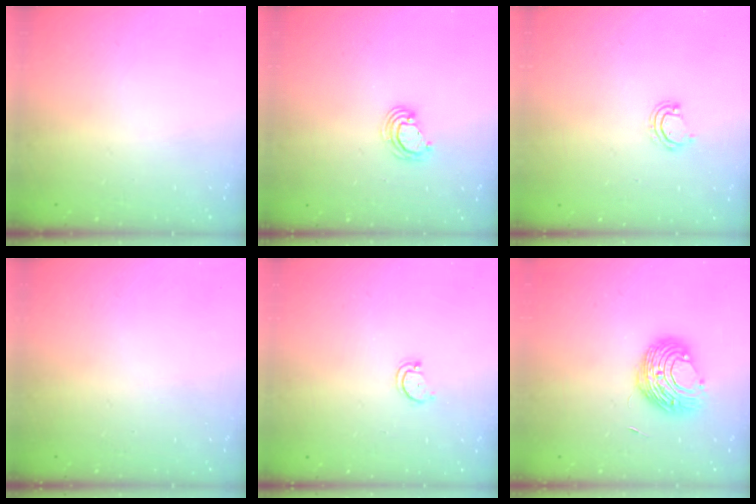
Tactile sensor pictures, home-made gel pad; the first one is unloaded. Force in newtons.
{"total": 4.4, "press": 4.4, "slide": 0.2}
{"total": 2.7, "press": 2.7, "slide": 0.2}
{"total": 0.0}
{"total": 2.9, "press": 2.9, "slide": 0.4}
{"total": 10.0, "press": 10.0, "slide": 0.5}